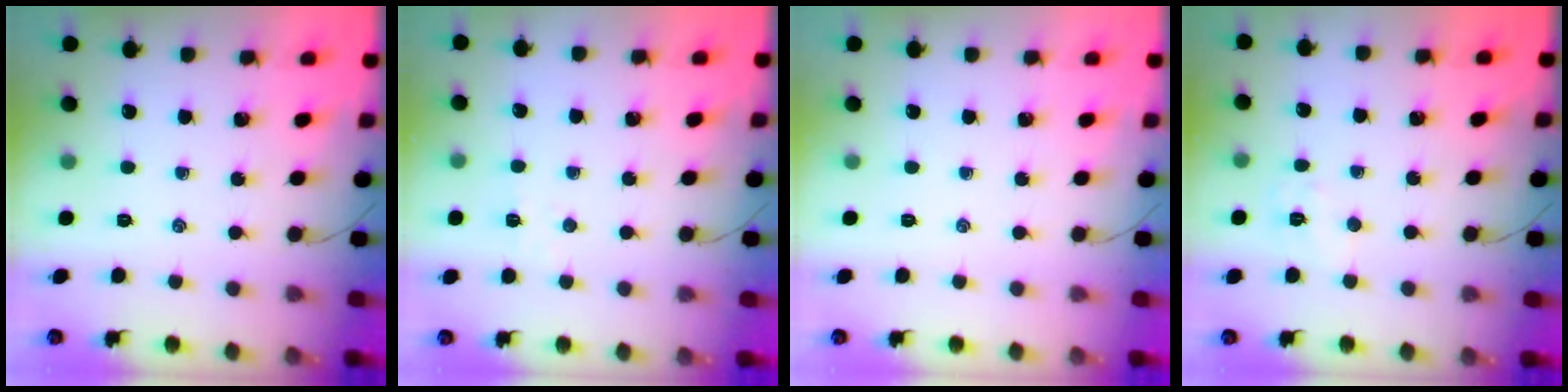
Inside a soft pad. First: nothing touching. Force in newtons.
{"total": 2.8, "press": 2.7, "slide": 0.8}
{"total": 0.0}
{"total": 5.2, "press": 5.1, "slide": 1.0}